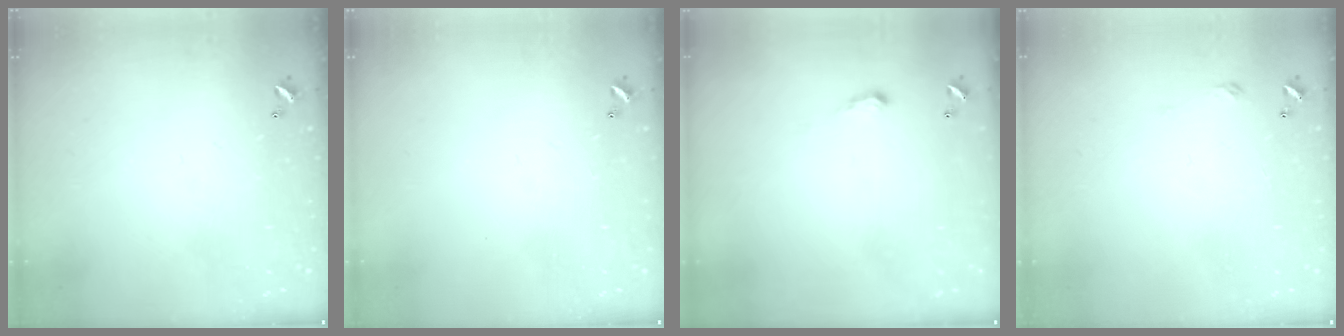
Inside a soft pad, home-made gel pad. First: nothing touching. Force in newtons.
{"total": 0.0}
{"total": 2.0, "press": 2.0, "slide": 0.3}
{"total": 2.7, "press": 2.6, "slide": 0.4}